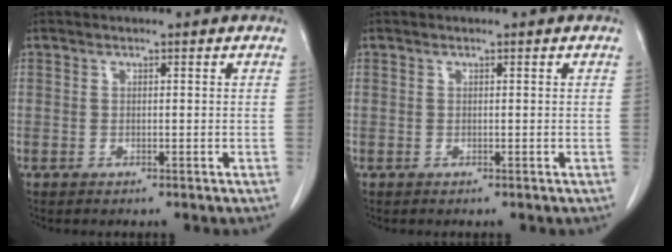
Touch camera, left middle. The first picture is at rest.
{"total": 0.0}